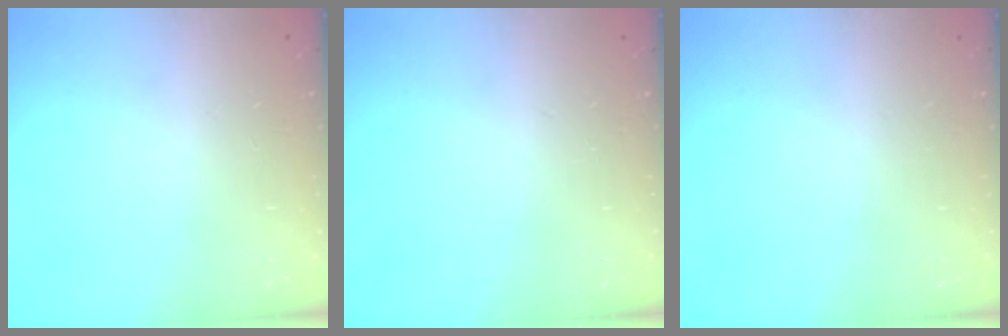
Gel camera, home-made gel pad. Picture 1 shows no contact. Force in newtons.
{"total": 0.0}
{"total": 0.0}